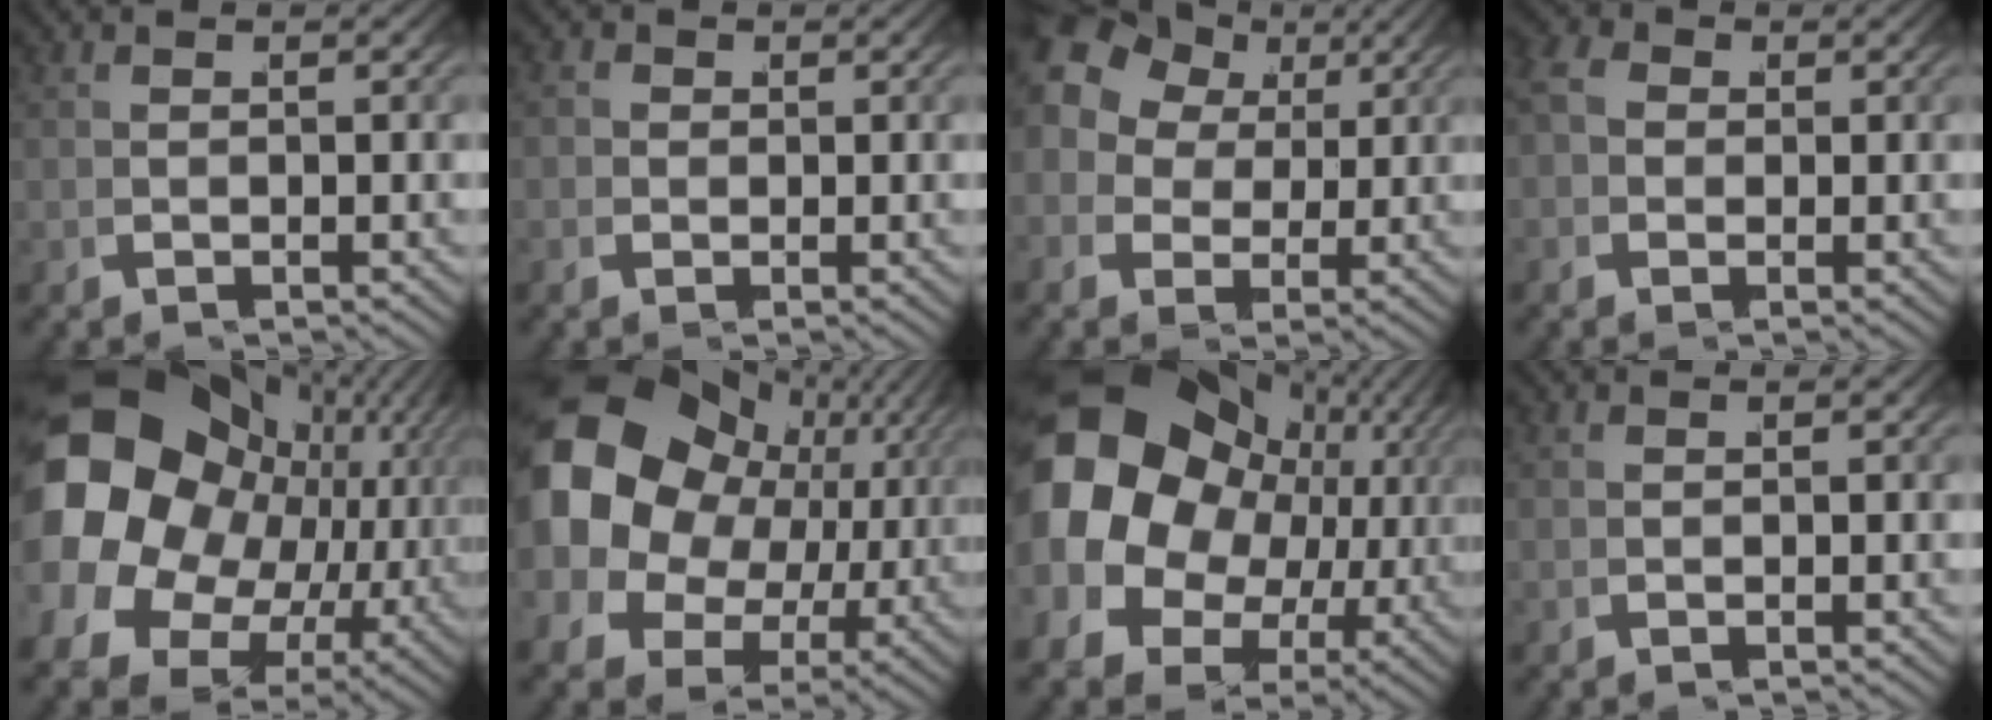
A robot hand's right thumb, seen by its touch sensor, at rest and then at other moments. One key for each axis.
{"total": 0.9, "fx": -0.1, "fy": 0.9, "fz": -0.1, "tx": 0.007, "ty": 0.001, "tz": -0.007}
{"total": 9.4, "fx": 3.6, "fy": 7.3, "fz": 4.8, "tx": -0.111, "ty": 0.002, "tz": 0.054}
{"total": 2.3, "fx": 0.3, "fy": 2.2, "fz": 0.8, "tx": -0.020, "ty": 0.004, "tz": -0.005}
{"total": 25.5, "fx": 2.0, "fy": 19.6, "fz": 16.2, "tx": -0.305, "ty": -0.031, "tz": 0.026}
{"total": 17.3, "fx": 1.5, "fy": 13.2, "fz": 11.1, "tx": -0.232, "ty": -0.028, "tz": 0.032}
{"total": 22.5, "fx": 1.9, "fy": 17.2, "fz": 14.4, "tx": -0.274, "ty": -0.020, "tz": 0.030}
{"total": 0.0}